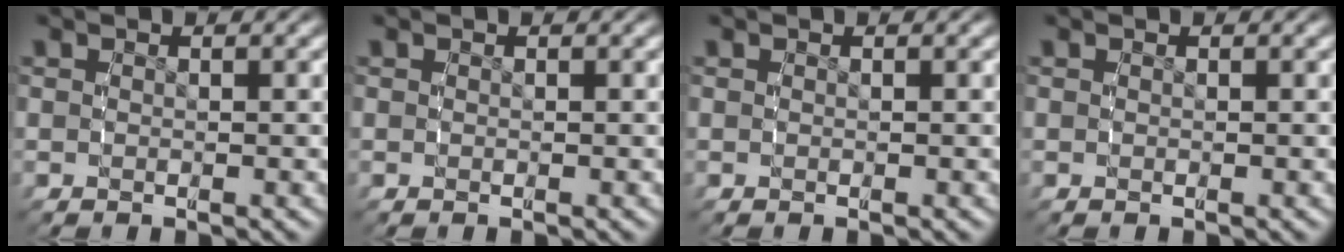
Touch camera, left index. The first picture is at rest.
{"total": 0.0}
{"total": 0.0}
{"total": 0.0}